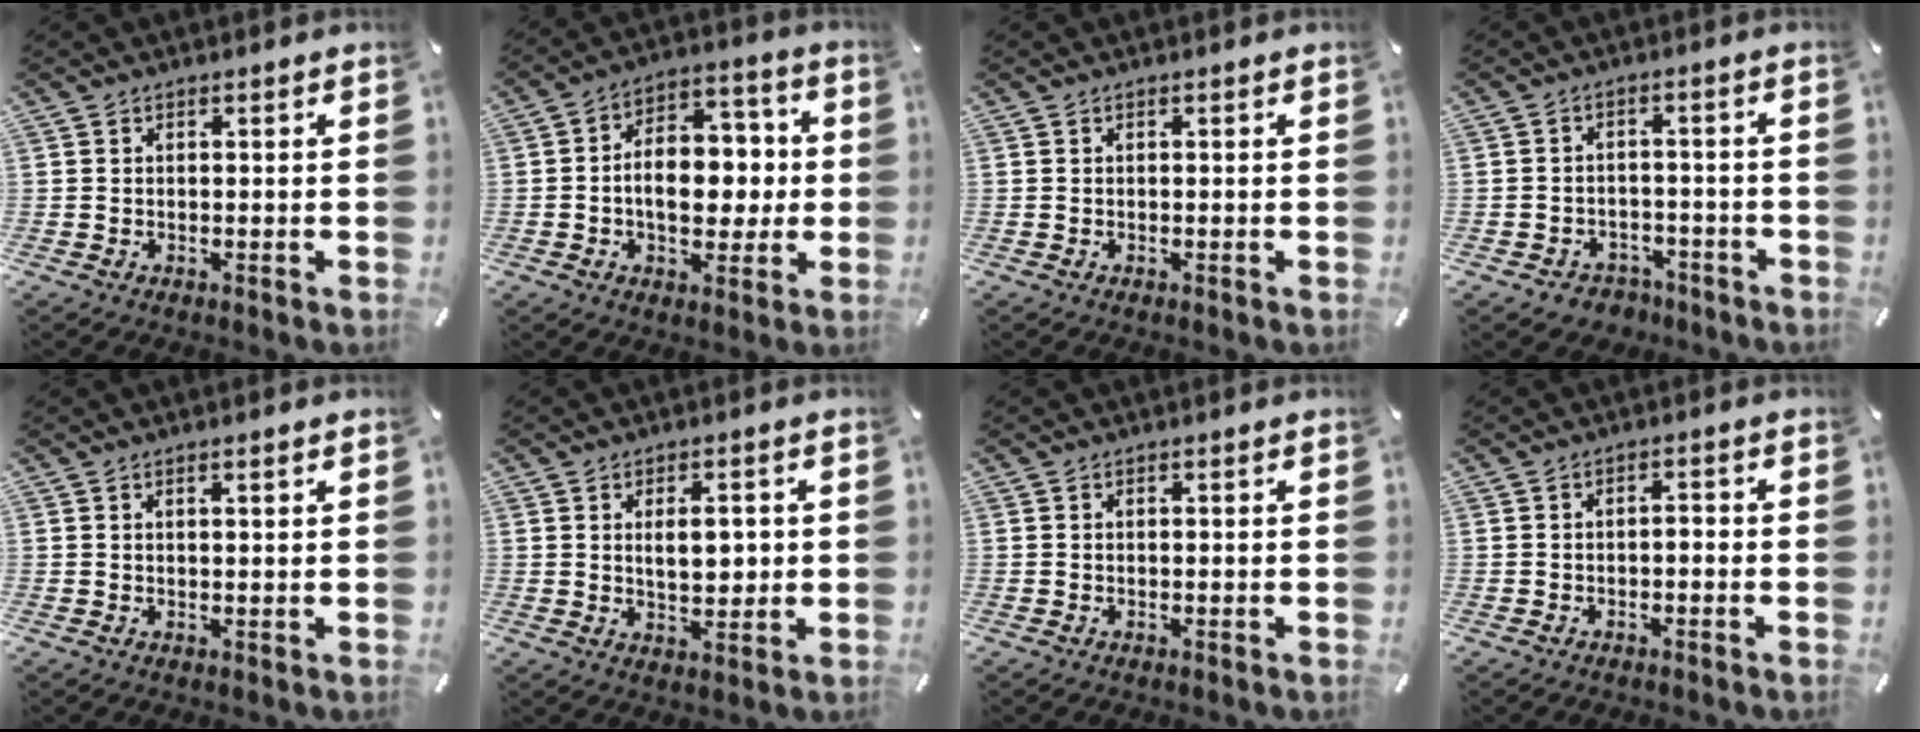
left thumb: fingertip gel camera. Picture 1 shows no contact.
{"total": 12.9, "force": [-1.1, 9.2, 9.0], "torque": [-0.121, 0.008, -0.015]}
{"total": 0.0}
{"total": 4.2, "force": [-2.6, 3.1, 0.7], "torque": [-0.019, 0.013, -0.051]}
{"total": 1.1, "force": [0.7, 0.0, 0.8], "torque": [-0.016, -0.001, 0.013]}
{"total": 6.3, "force": [1.0, 3.6, 5.1], "torque": [-0.065, -0.007, 0.010]}
{"total": 0.0}
{"total": 1.8, "force": [-1.0, 0.8, 1.3], "torque": [-0.026, 0.008, -0.021]}